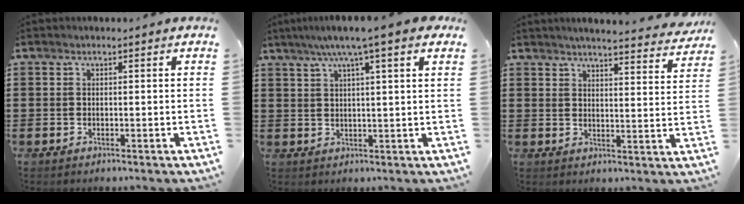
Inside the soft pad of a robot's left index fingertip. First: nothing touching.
{"total": 6.3, "force": [4.2, -0.4, 4.6], "torque": [-0.100, -0.004, 0.070]}
{"total": 4.2, "force": [4.0, -0.5, 1.1], "torque": [-0.031, -0.029, 0.067]}